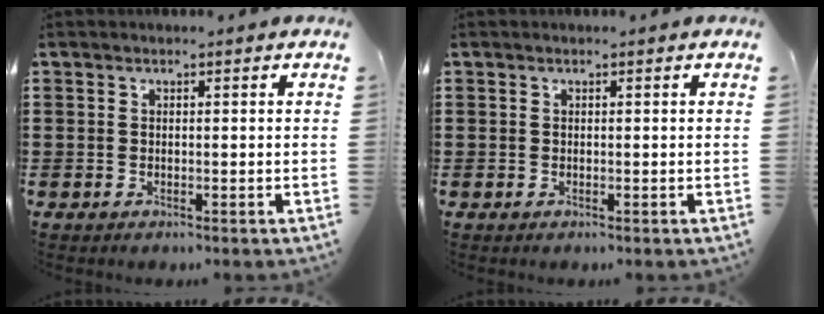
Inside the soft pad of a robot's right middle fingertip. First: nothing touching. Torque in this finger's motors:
{"motor_torque": [0.12, -0.11, -0.01, 0.01]}